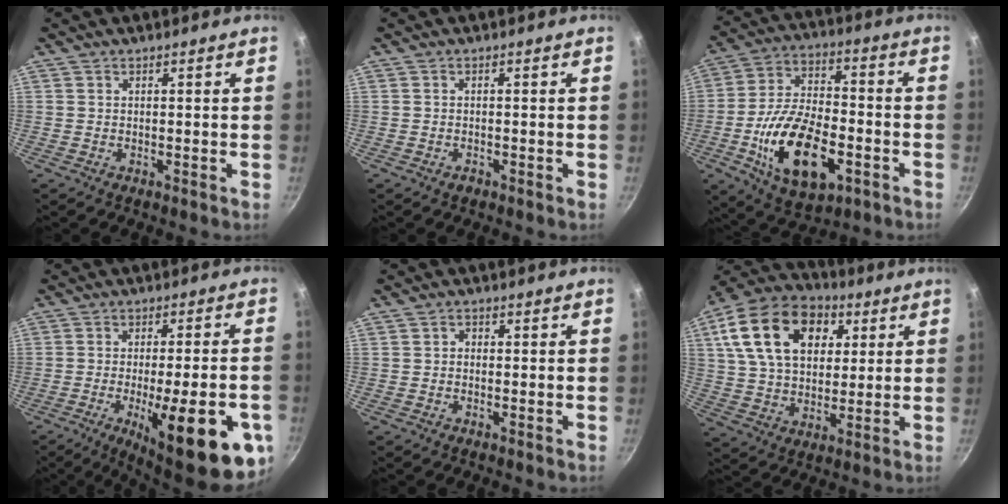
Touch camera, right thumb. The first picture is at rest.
{"total": 1.0, "force": [-0.7, 0.6, 0.4], "torque": [-0.011, 0.005, -0.012]}
{"total": 19.7, "force": [-6.3, 10.4, 15.5], "torque": [-0.267, 0.025, -0.105]}
{"total": 22.2, "force": [-7.8, 6.3, 19.8], "torque": [-0.240, 0.007, -0.099]}
{"total": 1.2, "force": [-0.2, 1.1, 0.6], "torque": [-0.008, 0.006, -0.006]}
{"total": 21.7, "force": [7.3, 14.6, 14.2], "torque": [-0.231, 0.006, 0.118]}